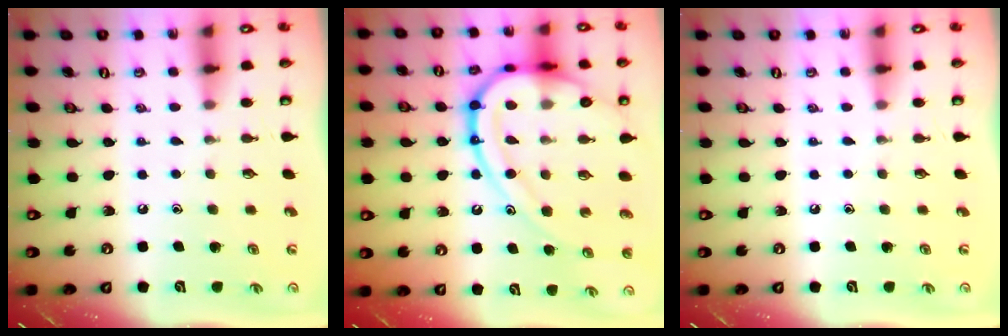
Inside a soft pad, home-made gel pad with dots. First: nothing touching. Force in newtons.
{"total": 21.9, "press": 21.8, "slide": 1.3}
{"total": 0.0}